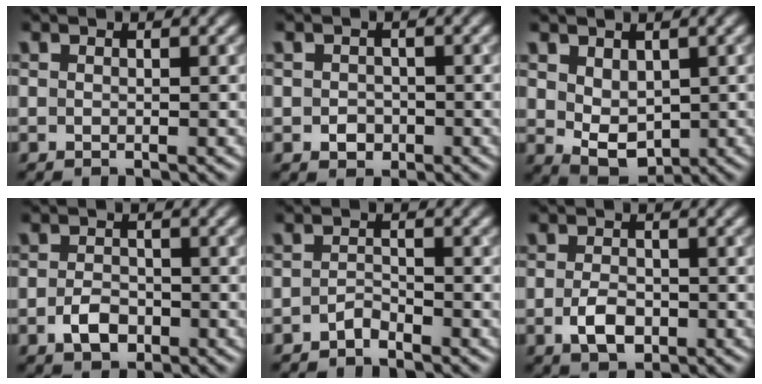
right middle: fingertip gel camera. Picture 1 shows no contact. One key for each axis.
{"total": 1.5, "fx": -0.5, "fy": 1.3, "fz": 0.6, "tx": -0.005, "ty": -0.003, "tz": -0.010}
{"total": 3.5, "fx": 0.8, "fy": 2.4, "fz": 2.5, "tx": -0.048, "ty": -0.007, "tz": 0.022}
{"total": 2.4, "fx": -1.1, "fy": 1.5, "fz": 1.5, "tx": -0.029, "ty": 0.001, "tz": -0.022}
{"total": 1.1, "fx": -1.0, "fy": 0.2, "fz": 0.3, "tx": -0.008, "ty": 0.005, "tz": -0.021}
{"total": 2.7, "fx": -0.9, "fy": 1.6, "fz": 2.0, "tx": -0.039, "ty": -0.002, "tz": -0.017}